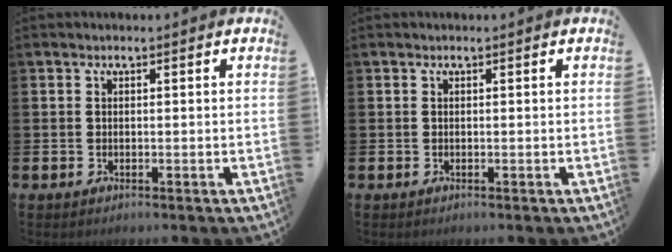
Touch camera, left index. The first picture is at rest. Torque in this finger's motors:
{"motor_torque": [-0.09, -0.01, 0.02, 0.00]}